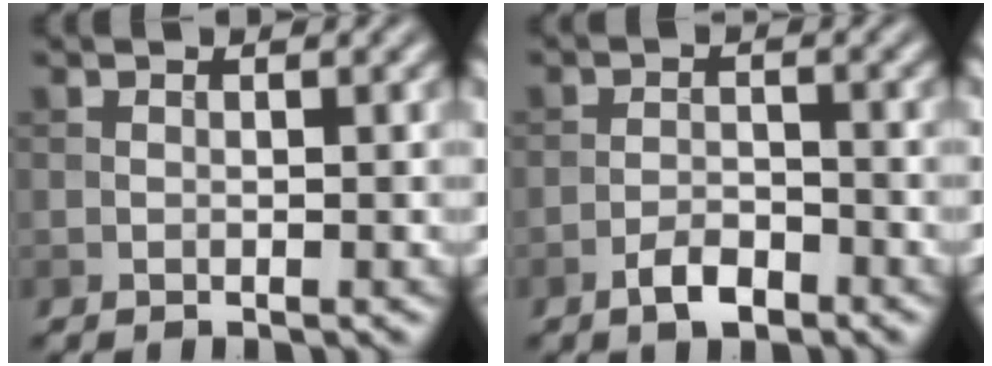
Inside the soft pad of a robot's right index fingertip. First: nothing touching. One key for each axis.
{"total": 2.6, "fx": -1.8, "fy": 1.1, "fz": 1.6, "tx": -0.025, "ty": 0.005, "tz": -0.035}